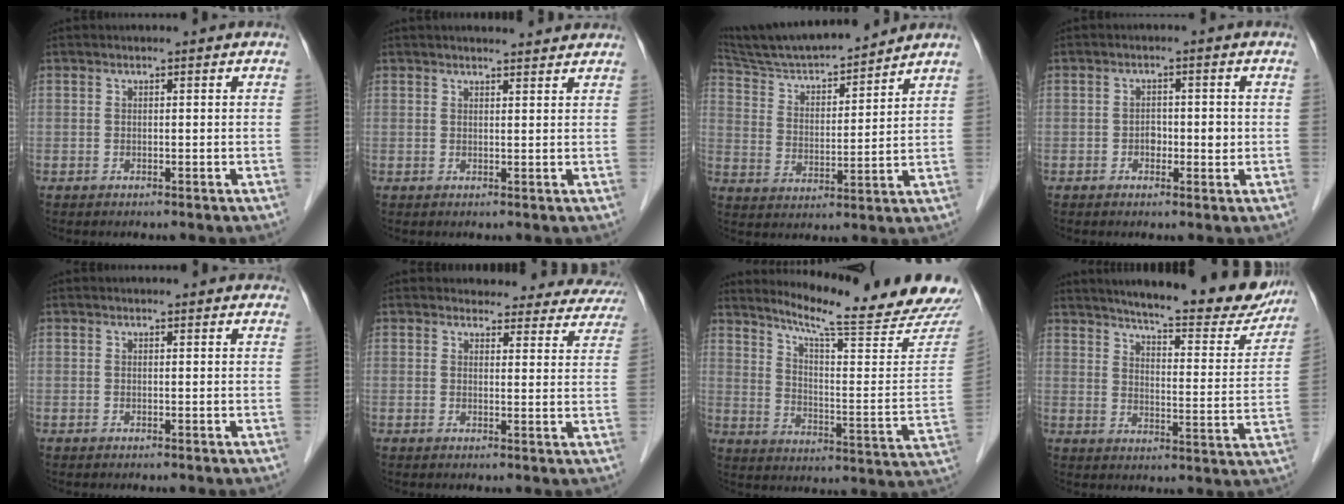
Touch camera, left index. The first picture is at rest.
{"total": 5.5, "force": [5.3, 0.6, 1.4], "torque": [-0.017, 0.015, 0.056]}
{"total": 15.0, "force": [14.0, 1.1, 5.4], "torque": [-0.100, 0.006, 0.240]}
{"total": 2.8, "force": [-0.4, 1.7, 2.2], "torque": [-0.032, 0.007, -0.006]}
{"total": 2.7, "force": [2.4, 0.9, 0.6], "torque": [-0.006, 0.014, 0.018]}
{"total": 13.9, "force": [13.0, 4.8, 1.4], "torque": [0.026, -0.021, 0.117]}
{"total": 21.6, "force": [20.2, -0.3, 7.9], "torque": [-0.128, -0.101, 0.261]}
{"total": 22.0, "force": [19.3, 3.8, 9.8], "torque": [-0.131, -0.041, 0.236]}